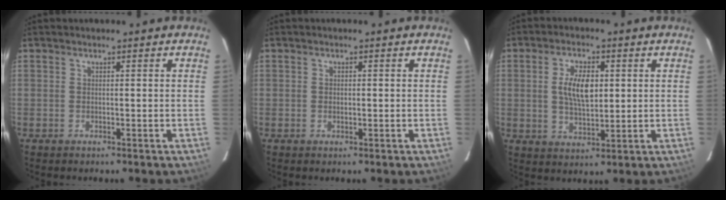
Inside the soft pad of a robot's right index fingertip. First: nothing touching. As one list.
[{"total": 0.8, "force": [-0.1, 0.6, 0.6], "torque": [-0.009, 0.001, -0.003]}, {"total": 7.8, "force": [1.3, 3.8, 6.7], "torque": [-0.123, 0.005, 0.026]}]